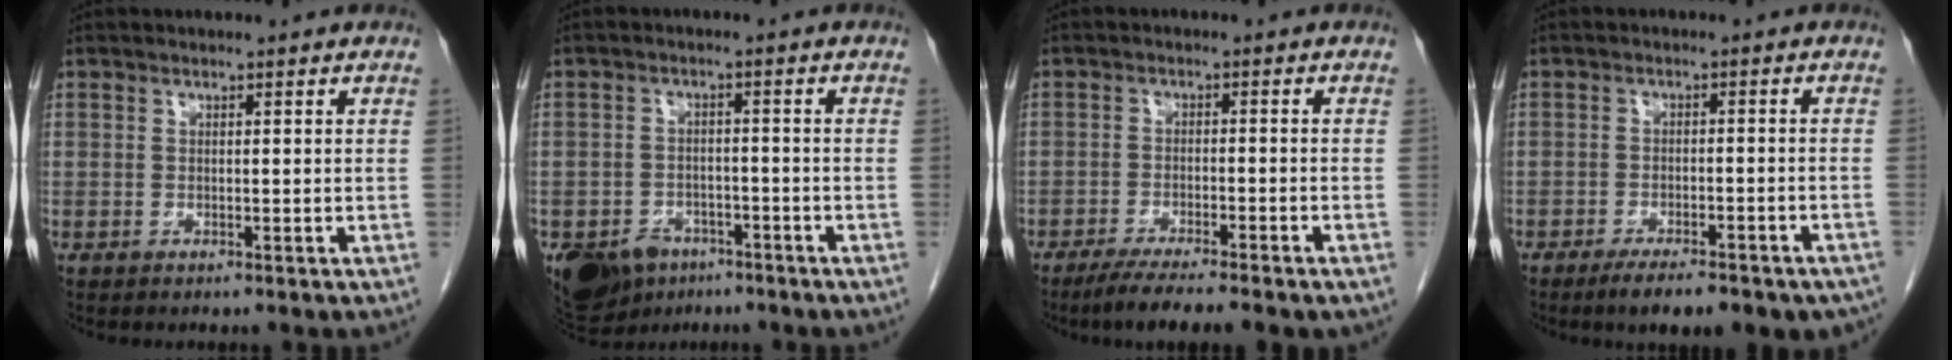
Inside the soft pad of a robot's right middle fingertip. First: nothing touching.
{"total": 10.2, "force": [-6.3, 7.0, 4.0], "torque": [-0.087, 0.001, -0.094]}
{"total": 7.2, "force": [-5.7, 0.2, 4.4], "torque": [-0.067, -0.016, -0.088]}
{"total": 12.0, "force": [-9.3, 3.5, 6.6], "torque": [-0.063, 0.004, -0.122]}